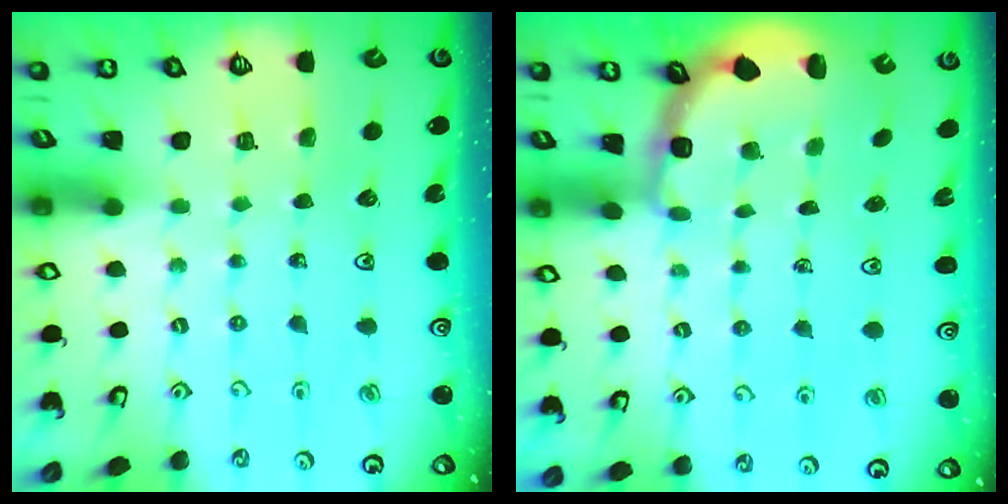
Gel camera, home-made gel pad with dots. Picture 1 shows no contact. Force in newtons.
{"total": 2.8, "press": 2.3, "slide": 1.7}